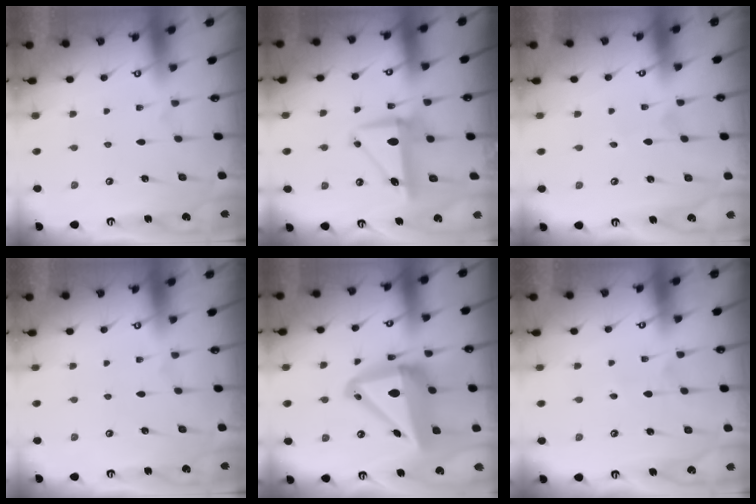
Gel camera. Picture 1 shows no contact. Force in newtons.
{"total": 9.2, "press": 9.1, "slide": 1.5}
{"total": 1.5, "press": 1.4, "slide": 0.1}
{"total": 0.0}
{"total": 19.0, "press": 18.8, "slide": 3.0}
{"total": 4.9, "press": 4.9, "slide": 0.5}